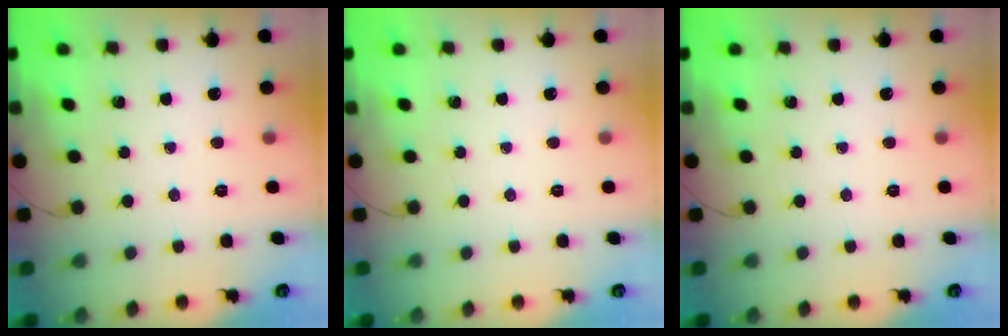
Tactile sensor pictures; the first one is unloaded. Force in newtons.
{"total": 0.0}
{"total": 0.0}